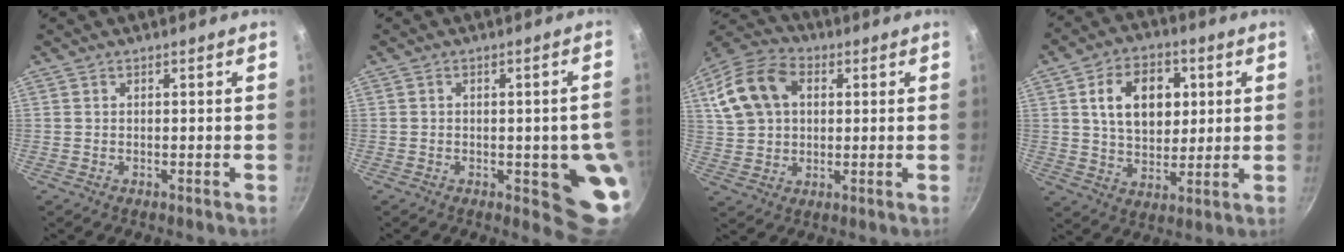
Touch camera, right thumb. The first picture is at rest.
{"total": 10.1, "force": [-1.8, 3.7, 9.2], "torque": [-0.066, -0.002, -0.021]}
{"total": 14.3, "force": [3.9, 10.3, 9.2], "torque": [-0.166, 0.020, 0.063]}
{"total": 13.7, "force": [3.3, 9.5, 9.3], "torque": [-0.114, -0.003, 0.052]}